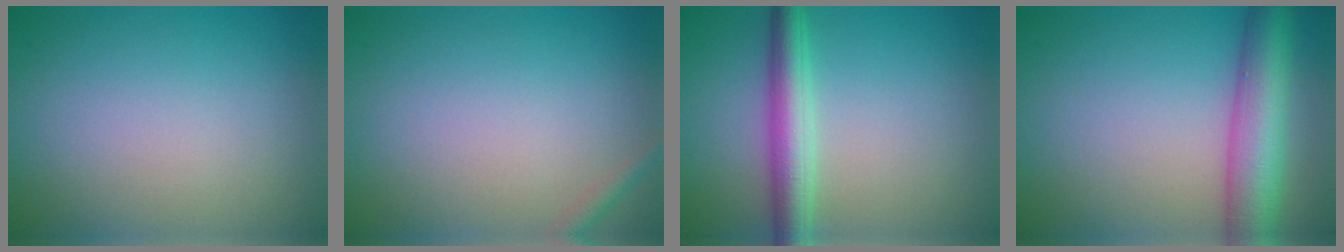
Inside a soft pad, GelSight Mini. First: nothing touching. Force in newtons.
{"total": 1.0, "press": 1.0, "slide": 0.0}
{"total": 4.4, "press": 4.4, "slide": 0.1}
{"total": 7.3, "press": 7.3, "slide": 0.3}